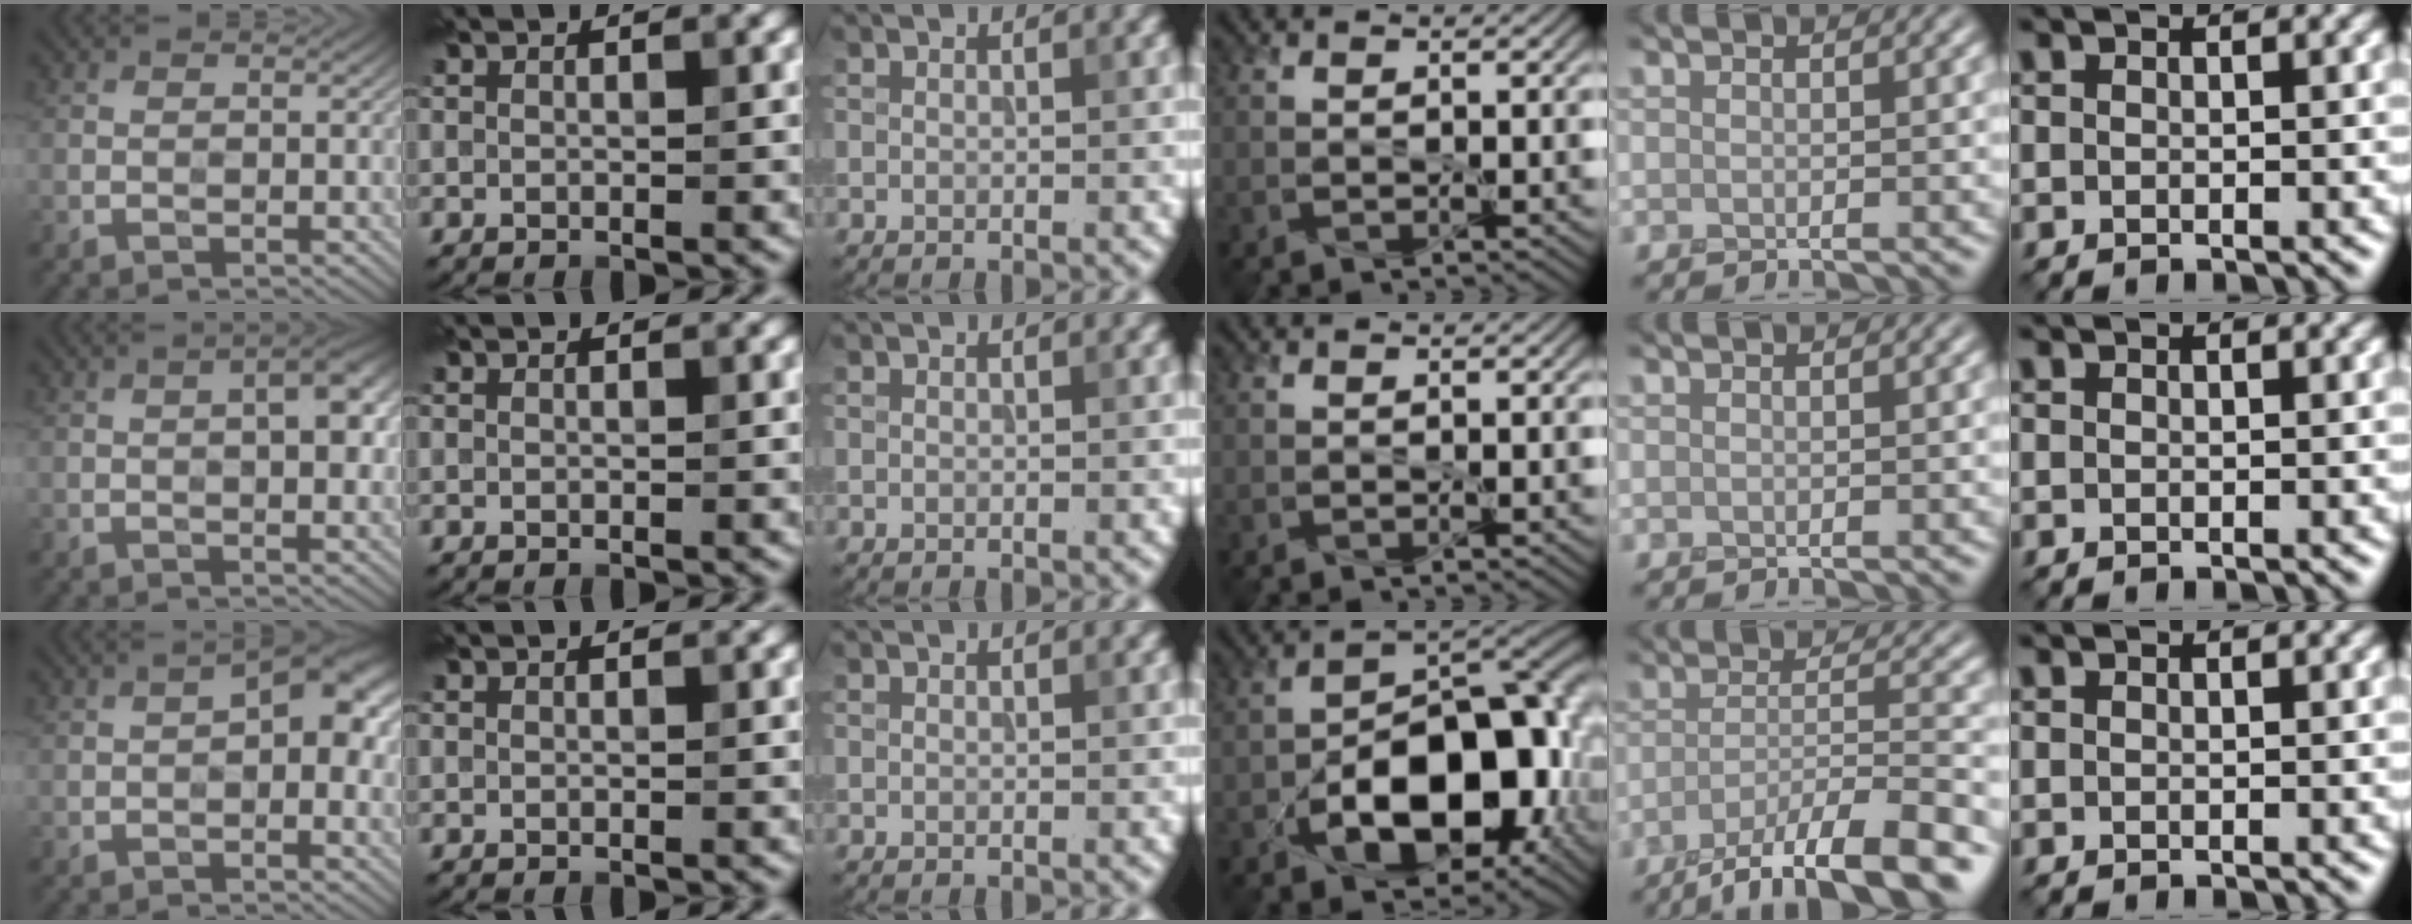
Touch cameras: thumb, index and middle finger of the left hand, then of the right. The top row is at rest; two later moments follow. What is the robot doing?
{"motion": "peel", "object": "bandage"}